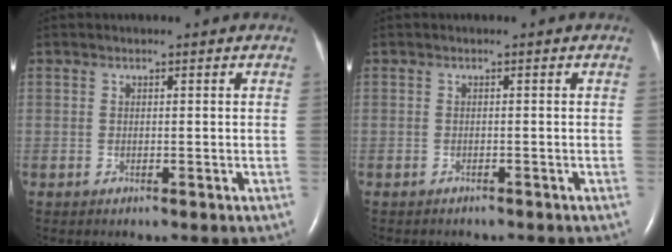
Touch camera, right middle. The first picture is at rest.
{"total": 2.1, "force": [-1.9, 0.6, 0.7], "torque": [-0.019, -0.004, -0.018]}